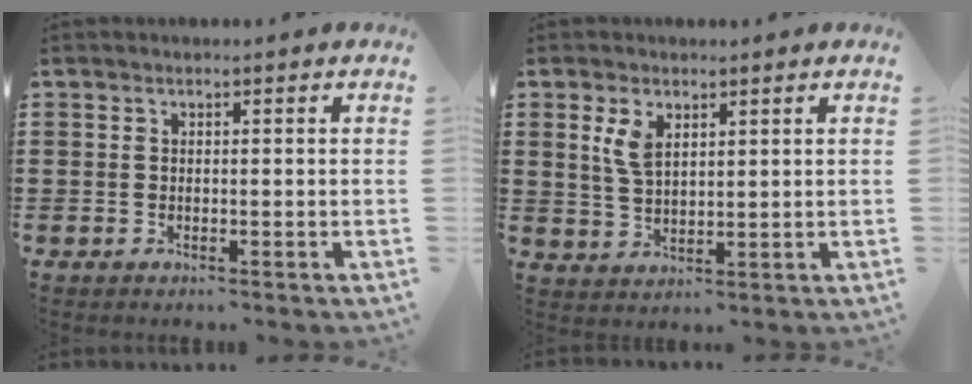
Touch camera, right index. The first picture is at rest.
{"total": 4.2, "force": [2.0, 2.2, 3.1], "torque": [-0.069, 0.006, 0.035]}